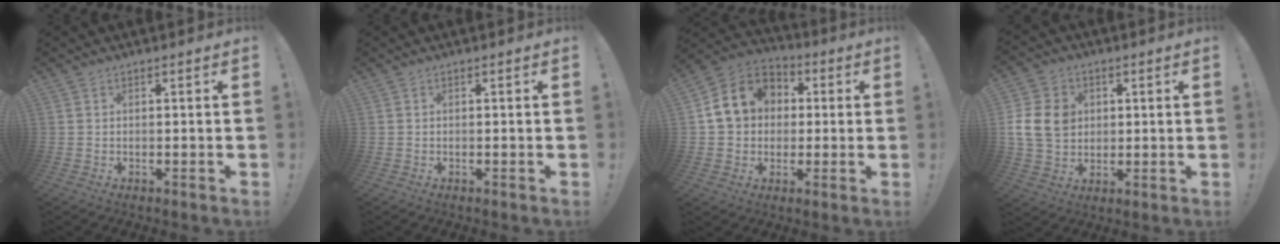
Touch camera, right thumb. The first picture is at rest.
{"total": 0.0}
{"total": 13.3, "force": [2.6, 11.5, 6.2], "torque": [-0.088, 0.008, 0.061]}
{"total": 12.7, "force": [2.4, 10.5, 6.8], "torque": [-0.126, -0.002, 0.052]}